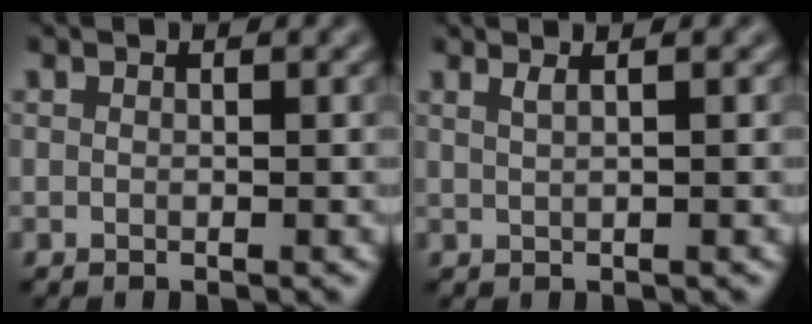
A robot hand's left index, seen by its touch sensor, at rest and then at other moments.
{"total": 1.9, "force": [1.1, 0.8, 1.3], "torque": [-0.007, 0.001, 0.001]}